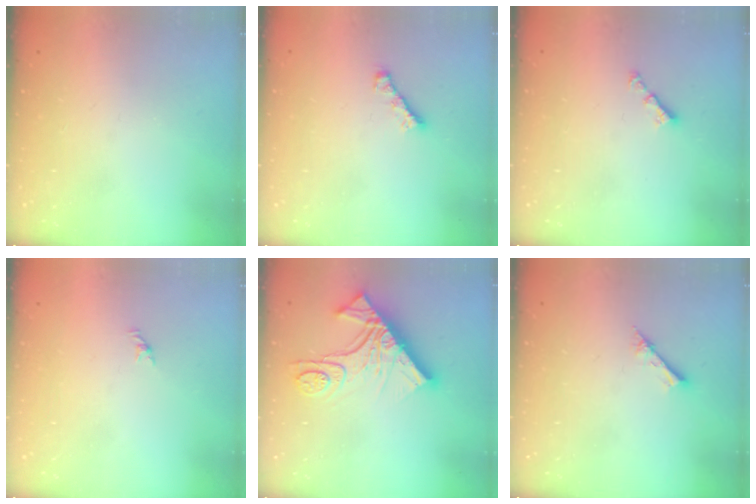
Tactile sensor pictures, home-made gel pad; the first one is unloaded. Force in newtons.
{"total": 1.9, "press": 1.8, "slide": 0.6}
{"total": 3.0, "press": 2.9, "slide": 0.5}
{"total": 0.5, "press": 0.3, "slide": 0.4}
{"total": 16.4, "press": 16.3, "slide": 1.6}
{"total": 2.1, "press": 2.1, "slide": 0.2}